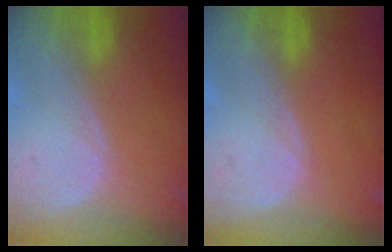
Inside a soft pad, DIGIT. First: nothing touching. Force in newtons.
{"total": 0.0}